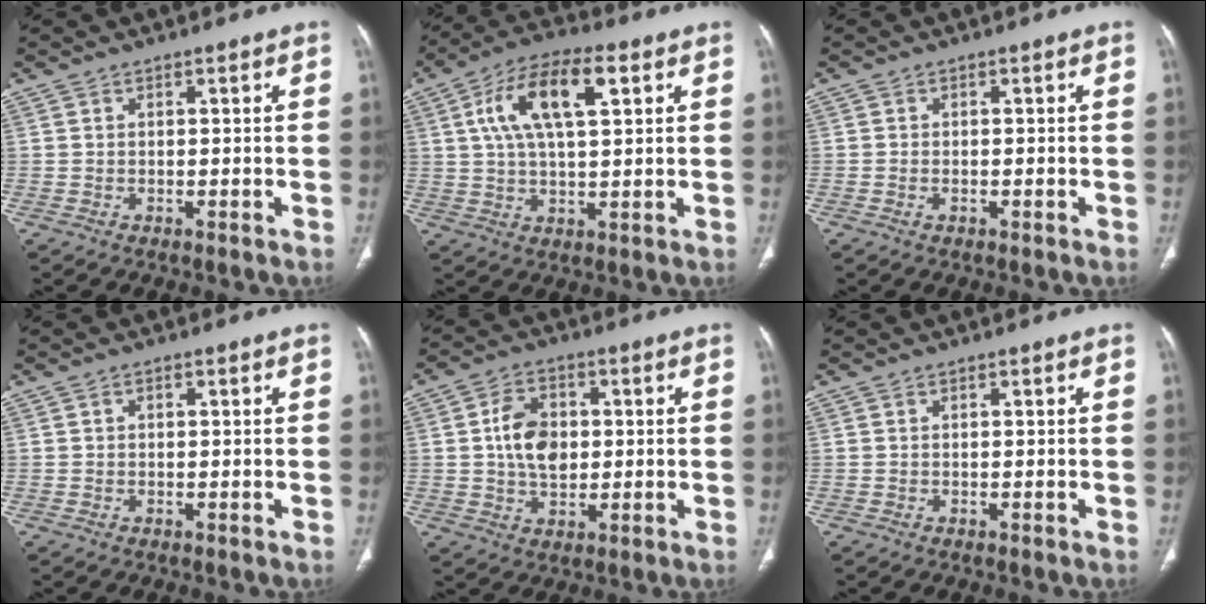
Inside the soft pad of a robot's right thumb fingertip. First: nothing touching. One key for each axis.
{"total": 14.0, "fx": 4.6, "fy": 6.0, "fz": 11.8, "tx": -0.214, "ty": 0.015, "tz": 0.077}
{"total": 0.6, "fx": -0.2, "fy": 0.4, "fz": 0.4, "tx": -0.008, "ty": 0.006, "tz": -0.003}
{"total": 0.7, "fx": 0.2, "fy": 0.5, "fz": 0.4, "tx": -0.003, "ty": 0.005, "tz": 0.002}
{"total": 8.9, "fx": 0.8, "fy": 6.2, "fz": 6.4, "tx": -0.094, "ty": 0.002, "tz": 0.015}
{"total": 0.0}